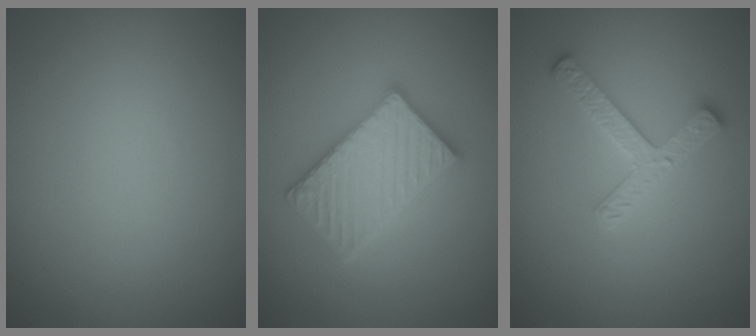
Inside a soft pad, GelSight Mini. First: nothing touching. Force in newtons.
{"total": 5.6, "press": 5.5, "slide": 0.8}
{"total": 2.9, "press": 2.9, "slide": 0.5}